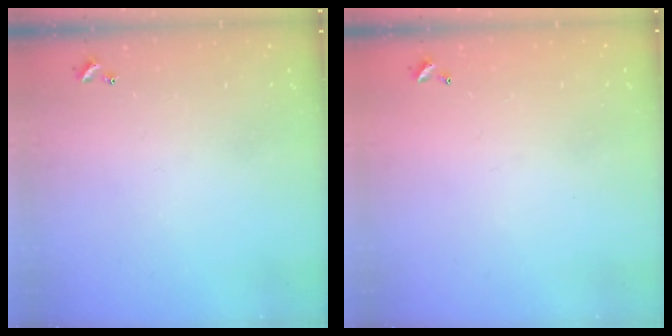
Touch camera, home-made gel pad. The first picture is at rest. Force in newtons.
{"total": 2.8, "press": 2.8, "slide": 0.1}